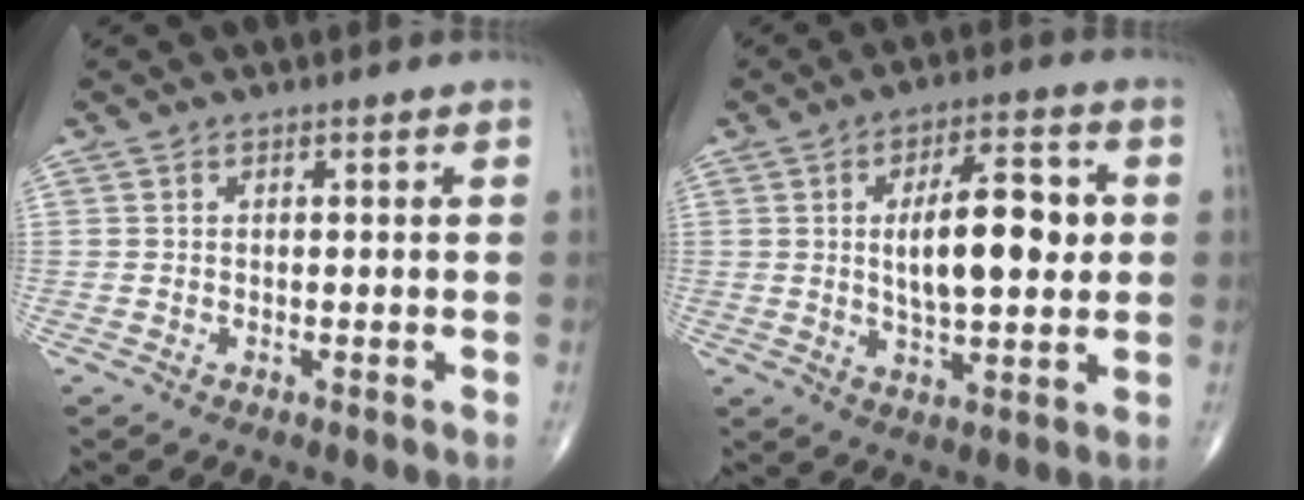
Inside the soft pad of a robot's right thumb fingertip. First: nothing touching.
{"total": 13.5, "force": [1.6, 5.5, 12.3], "torque": [-0.177, 0.001, 0.027]}